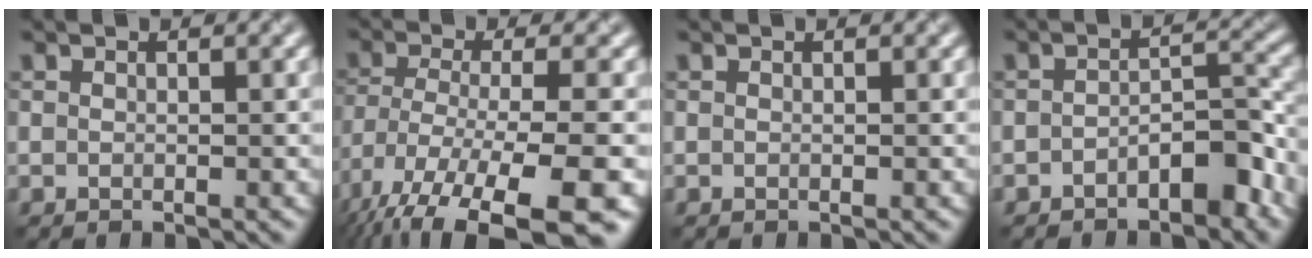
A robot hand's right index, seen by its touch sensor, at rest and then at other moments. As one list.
[{"total": 15.9, "force": [-10.9, 5.5, 10.1], "torque": [-0.189, -0.052, -0.134]}, {"total": 0.0}, {"total": 3.7, "force": [-2.5, 1.4, 2.3], "torque": [-0.030, 0.012, -0.041]}]